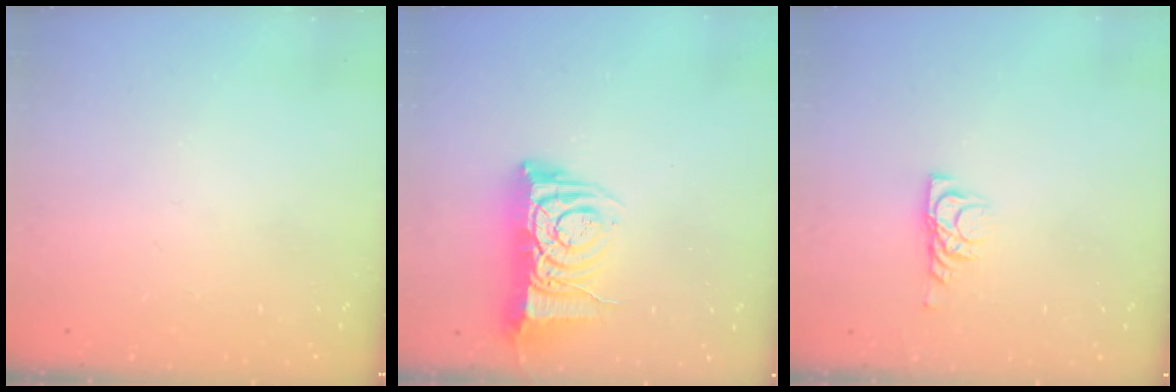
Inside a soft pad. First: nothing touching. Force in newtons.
{"total": 10.2, "press": 10.1, "slide": 1.3}
{"total": 6.2, "press": 6.2, "slide": 0.7}